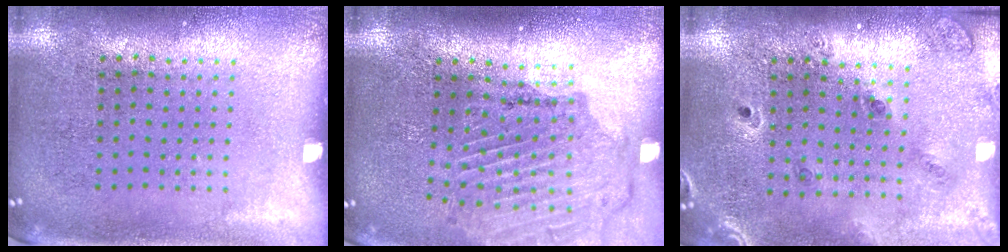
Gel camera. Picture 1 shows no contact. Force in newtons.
{"total": 1.7, "press": 1.7, "slide": 0.1}
{"total": 1.3, "press": 1.3, "slide": 0.5}